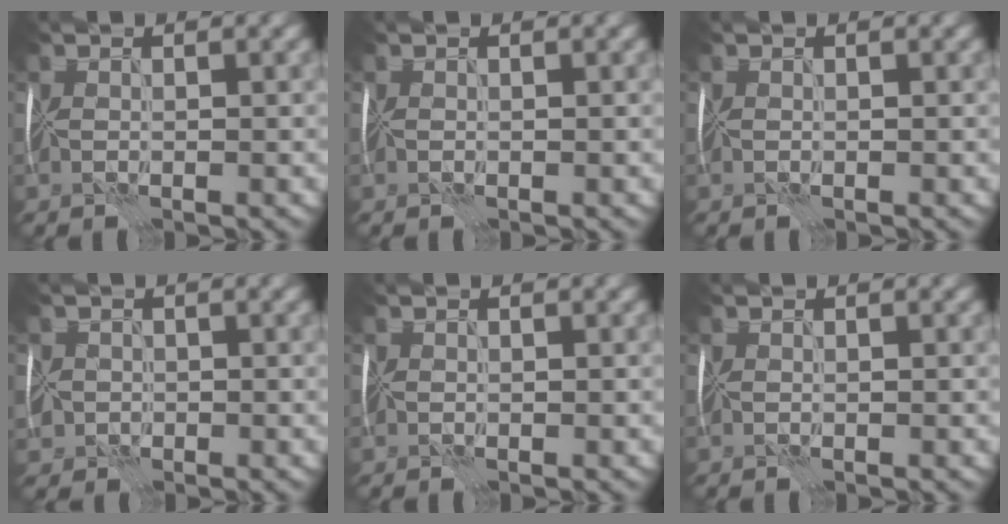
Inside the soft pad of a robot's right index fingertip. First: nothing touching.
{"total": 0.0}
{"total": 0.0}
{"total": 3.5, "force": [-1.3, 3.0, 1.1], "torque": [-0.027, 0.007, -0.026]}
{"total": 0.0}
{"total": 0.0}